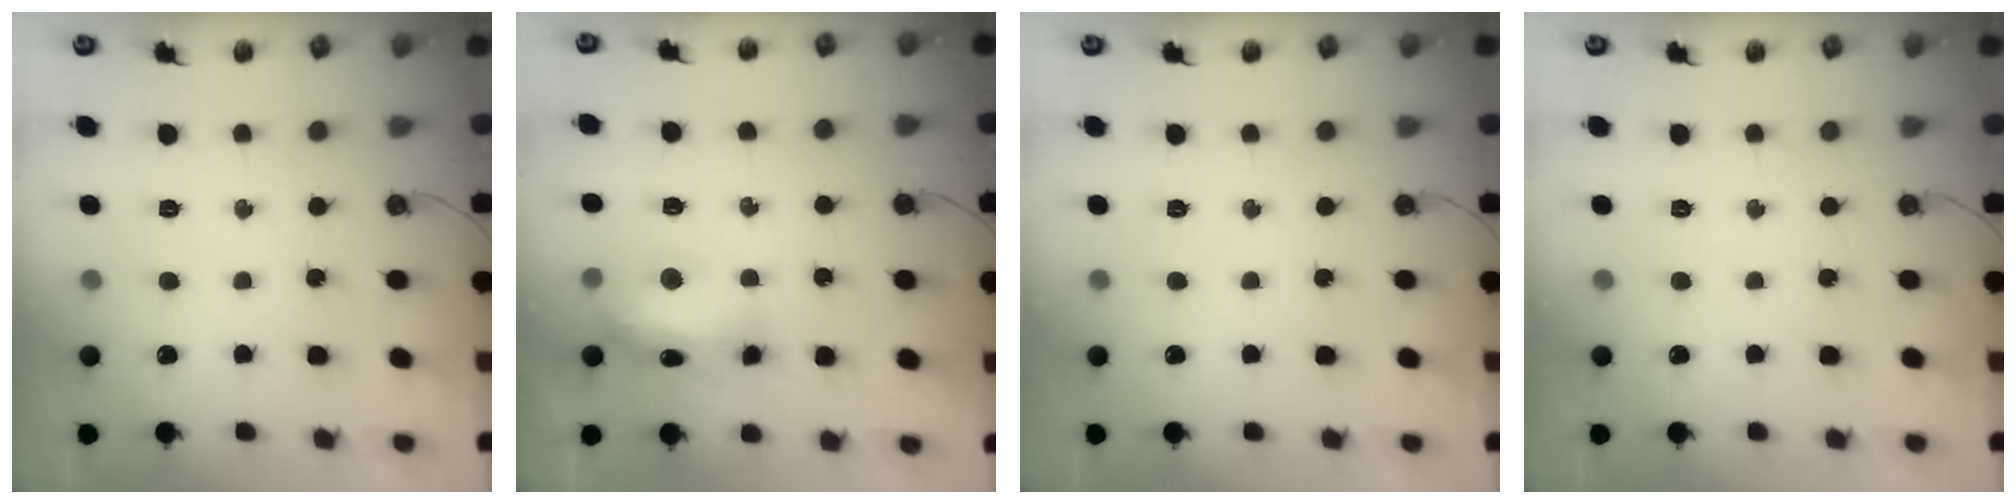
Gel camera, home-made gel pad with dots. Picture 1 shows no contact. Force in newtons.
{"total": 13.3, "press": 13.3, "slide": 1.2}
{"total": 0.0}
{"total": 0.0}